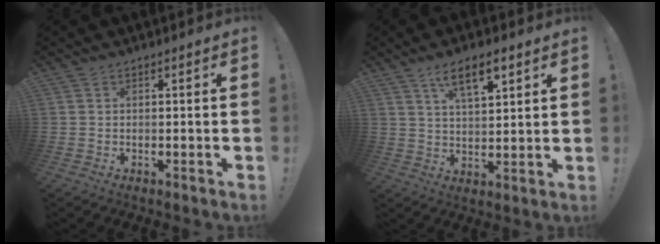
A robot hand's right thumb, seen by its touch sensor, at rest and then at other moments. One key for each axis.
{"total": 9.2, "fx": 5.5, "fy": 3.2, "fz": 6.7, "tx": -0.107, "ty": -0.018, "tz": 0.096}